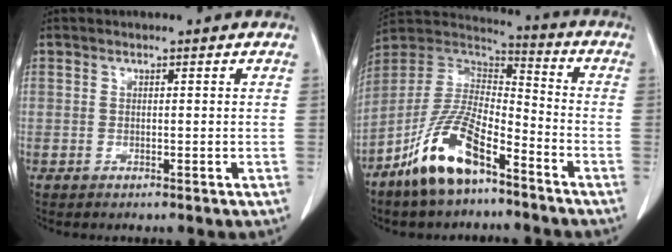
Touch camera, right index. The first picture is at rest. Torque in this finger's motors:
{"motor_torque": [1.40, -0.74, 0.78, 0.21]}